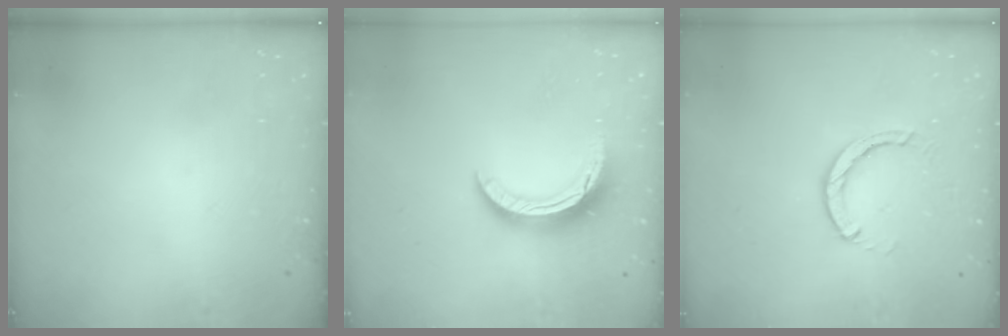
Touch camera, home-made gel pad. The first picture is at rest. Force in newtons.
{"total": 10.3, "press": 10.3, "slide": 0.3}
{"total": 3.8, "press": 3.8, "slide": 0.5}